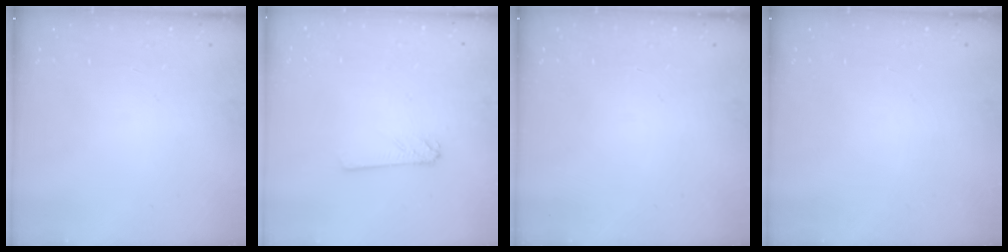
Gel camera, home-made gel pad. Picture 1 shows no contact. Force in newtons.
{"total": 2.4, "press": 2.4, "slide": 0.3}
{"total": 0.0}
{"total": 0.0}